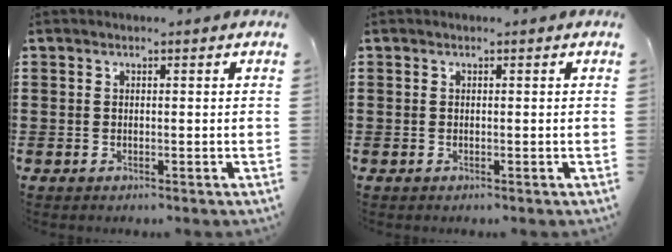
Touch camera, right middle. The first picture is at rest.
{"total": 0.0}